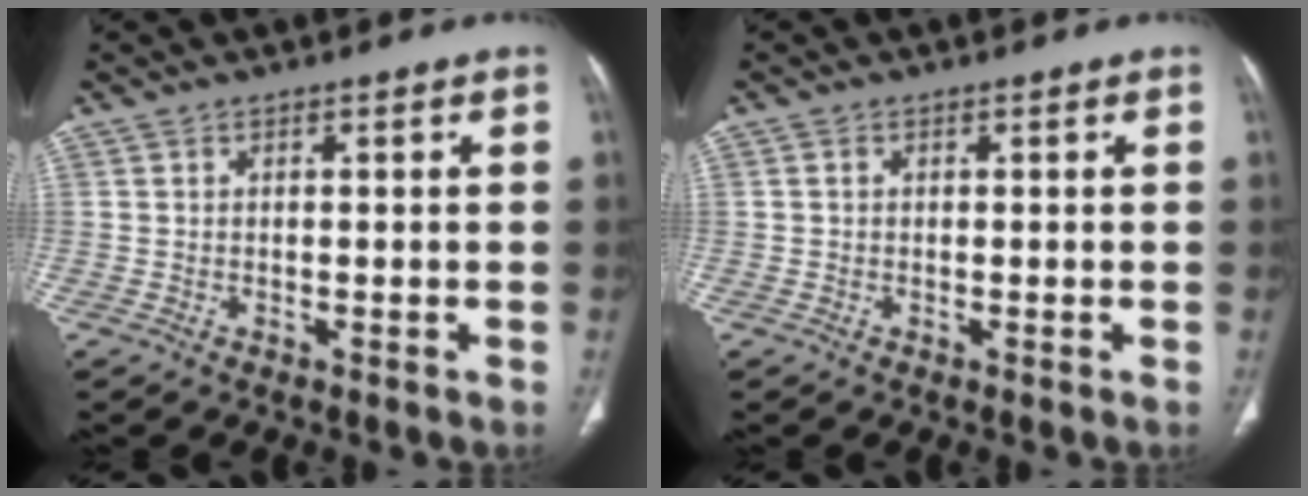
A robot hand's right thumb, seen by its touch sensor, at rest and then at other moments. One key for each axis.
{"total": 0.5, "fx": 0.0, "fy": 0.5, "fz": 0.2, "tx": -0.002, "ty": 0.001, "tz": -0.001}